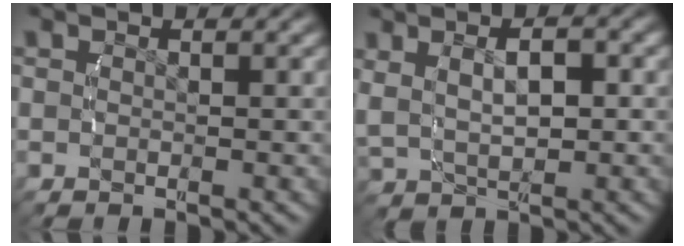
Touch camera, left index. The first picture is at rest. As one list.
[{"total": 5.1, "force": [1.2, 3.2, 3.8], "torque": [-0.068, 0.003, 0.030]}]